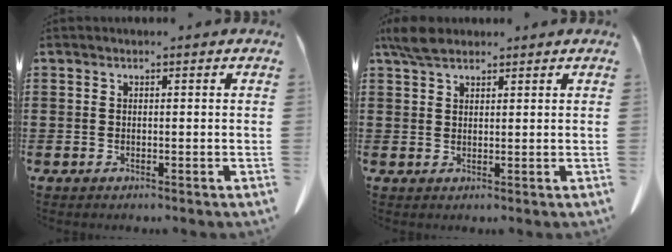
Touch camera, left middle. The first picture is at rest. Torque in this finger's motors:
{"motor_torque": [1.74, 0.39, 0.16, 0.13]}